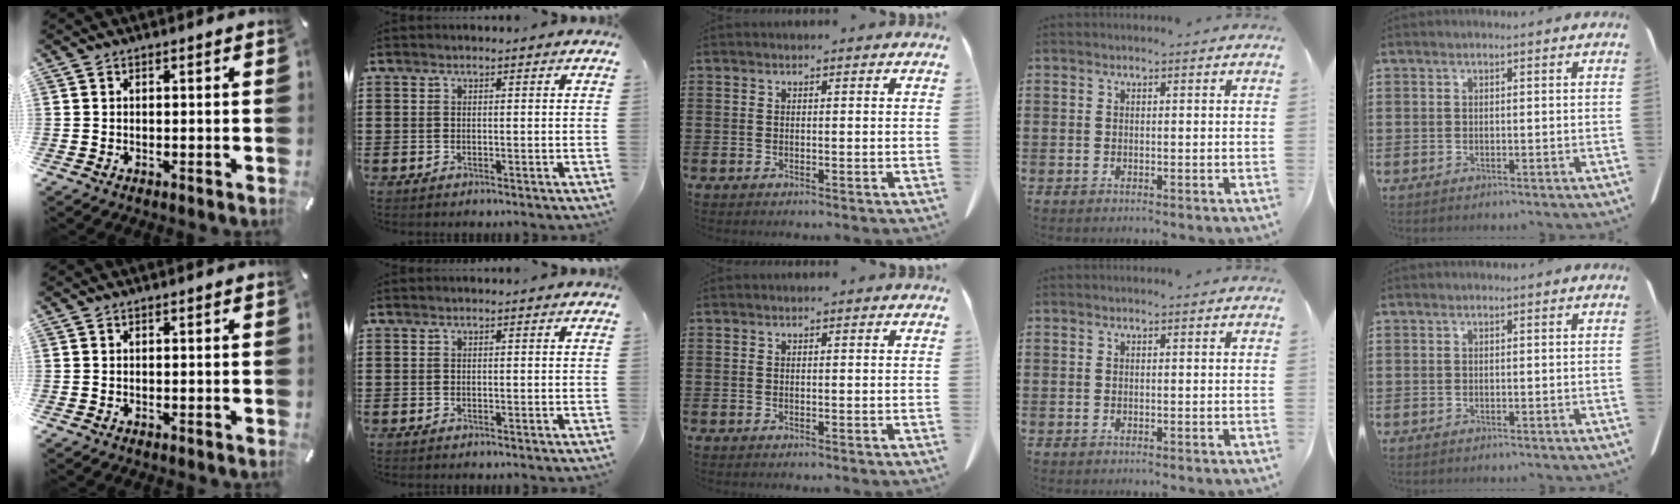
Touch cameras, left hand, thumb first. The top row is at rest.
{}